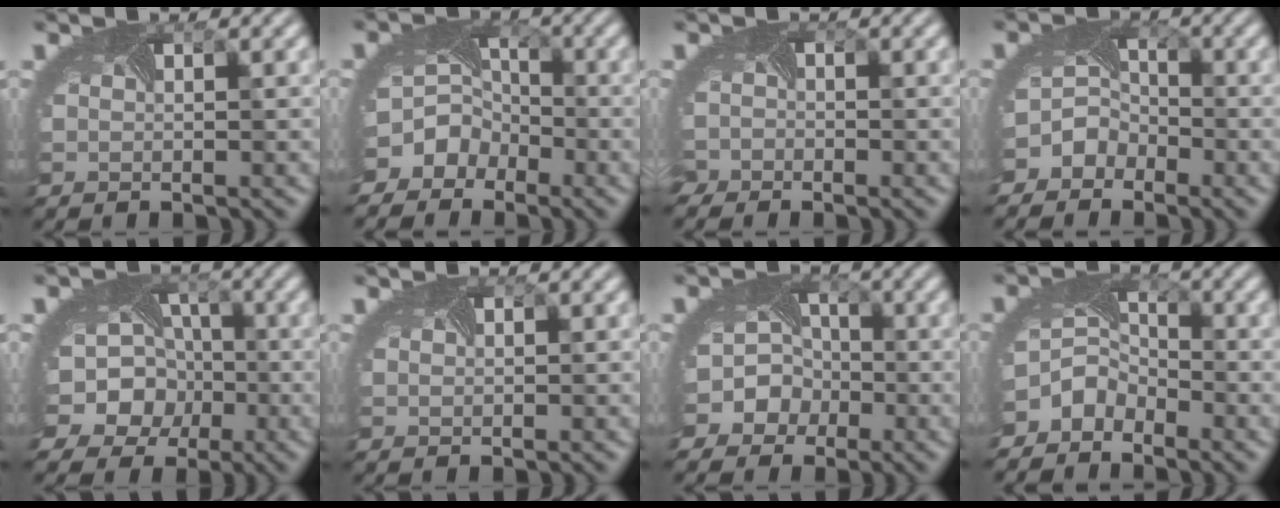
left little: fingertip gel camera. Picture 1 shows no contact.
{"total": 7.3, "force": [-4.2, 5.7, 1.7], "torque": [-0.026, -0.016, -0.067]}
{"total": 2.6, "force": [-1.7, 1.9, 0.5], "torque": [-0.011, -0.013, -0.031]}
{"total": 3.8, "force": [-2.6, 2.7, 0.6], "torque": [0.016, 0.004, -0.048]}
{"total": 12.7, "force": [-3.4, 11.1, 5.0], "torque": [-0.110, -0.008, -0.083]}
{"total": 0.7, "force": [0.3, 0.5, 0.3], "torque": [-0.005, -0.004, 0.006]}
{"total": 7.8, "force": [-3.0, 6.9, 2.2], "torque": [-0.032, -0.001, -0.074]}
{"total": 3.9, "force": [-3.1, 2.1, 1.0], "torque": [-0.021, -0.009, -0.072]}